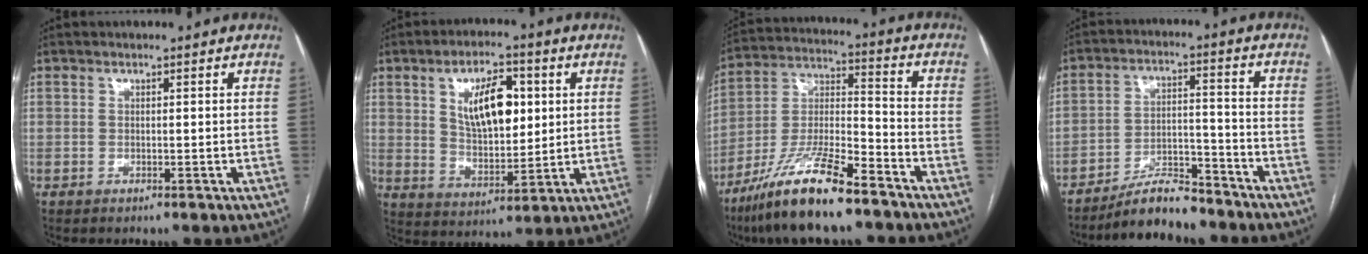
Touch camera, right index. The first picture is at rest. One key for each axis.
{"total": 10.7, "fx": 3.2, "fy": 4.8, "fz": 9.0, "tx": -0.154, "ty": 0.010, "tz": 0.060}
{"total": 15.8, "fx": -11.2, "fy": 2.3, "fz": 10.9, "tx": -0.222, "ty": -0.016, "tz": -0.204}
{"total": 8.5, "fx": -7.7, "fy": 1.9, "fz": 3.2, "tx": -0.052, "ty": 0.007, "tz": -0.134}